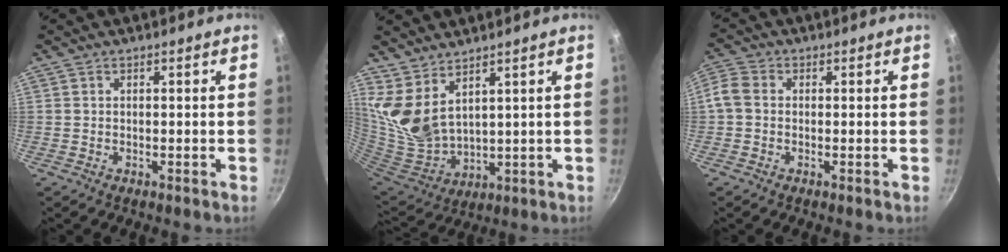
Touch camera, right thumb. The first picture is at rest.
{"total": 10.6, "force": [7.1, 4.6, 6.5], "torque": [-0.122, -0.075, 0.164]}
{"total": 6.4, "force": [-0.4, 5.2, 3.6], "torque": [-0.088, 0.018, -0.023]}